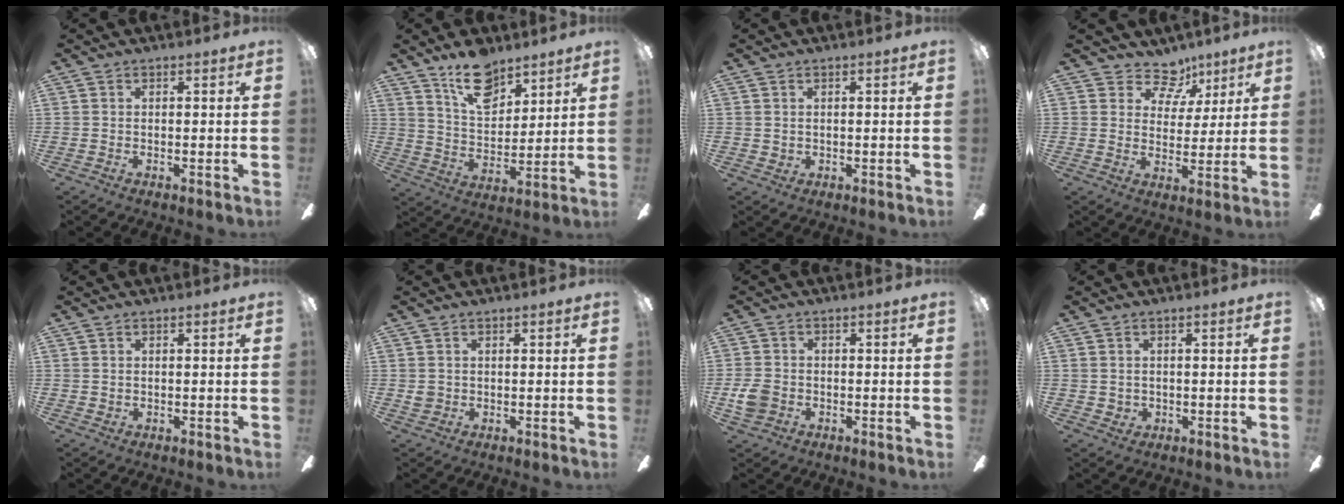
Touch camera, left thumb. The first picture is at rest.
{"total": 14.0, "force": [9.9, 7.2, 6.8], "torque": [-0.105, -0.051, 0.180]}
{"total": 1.3, "force": [0.9, 0.9, 0.1], "torque": [-0.003, 0.004, 0.015]}
{"total": 9.6, "force": [6.5, 6.4, 3.2], "torque": [-0.044, -0.040, 0.121]}
{"total": 0.9, "force": [0.6, 0.7, 0.0], "torque": [-0.001, 0.004, 0.010]}
{"total": 2.1, "force": [0.7, 1.9, 0.5], "torque": [-0.011, 0.005, 0.012]}
{"total": 5.3, "force": [-1.2, 4.4, 2.8], "torque": [-0.058, 0.012, -0.020]}
{"total": 1.8, "force": [0.9, 1.6, 0.3], "torque": [-0.008, 0.000, 0.017]}